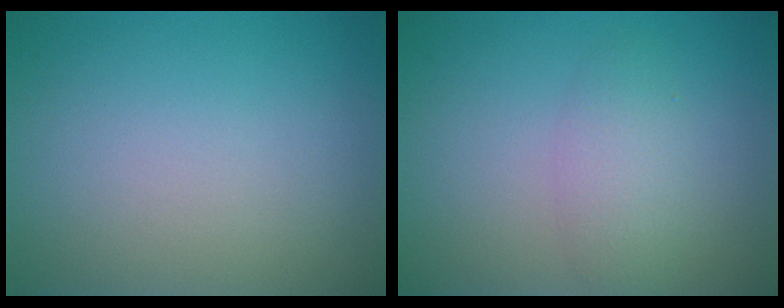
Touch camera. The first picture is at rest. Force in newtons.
{"total": 2.4, "press": 2.4, "slide": 0.0}